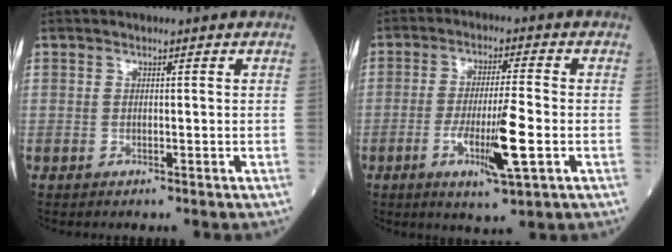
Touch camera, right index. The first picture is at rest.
{"total": 9.1, "force": [-2.6, 0.4, 8.7], "torque": [-0.155, -0.016, -0.045]}